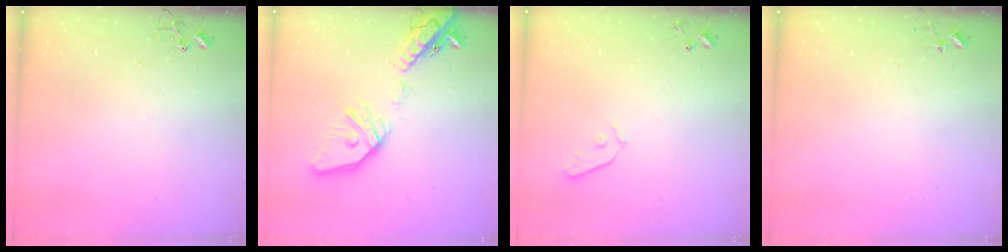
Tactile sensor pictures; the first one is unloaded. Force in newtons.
{"total": 21.4, "press": 21.2, "slide": 3.5}
{"total": 4.9, "press": 4.9, "slide": 0.5}
{"total": 4.8, "press": 4.8, "slide": 0.2}